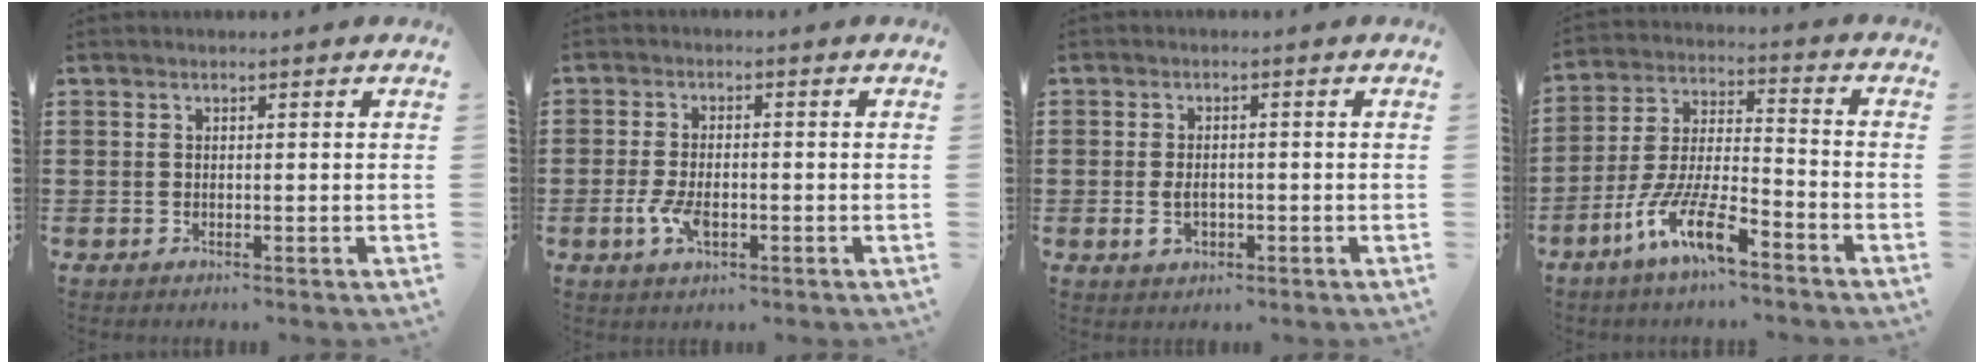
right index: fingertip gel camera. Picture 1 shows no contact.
{"total": 4.4, "force": [-1.4, 1.9, 3.8], "torque": [-0.086, -0.007, -0.027]}
{"total": 3.1, "force": [-0.7, 1.8, 2.4], "torque": [-0.056, -0.004, -0.014]}
{"total": 10.7, "force": [-7.4, 2.3, 7.4], "torque": [-0.169, 0.000, -0.146]}